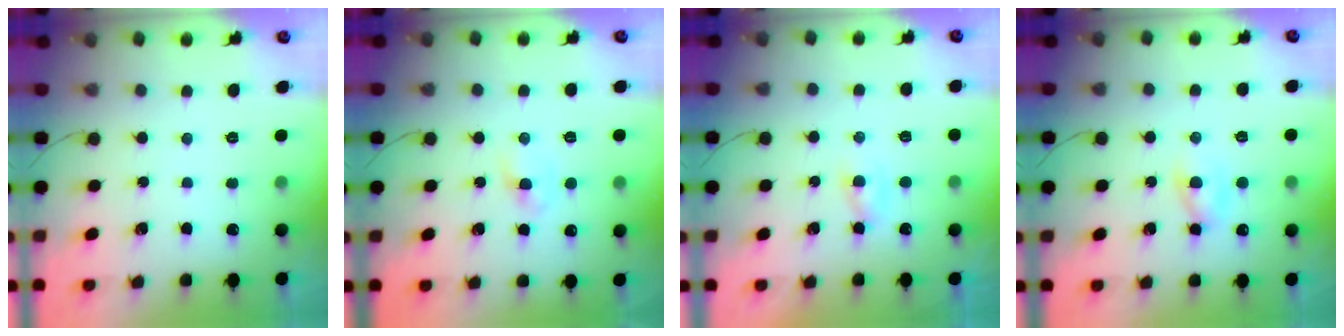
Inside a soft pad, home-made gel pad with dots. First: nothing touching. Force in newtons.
{"total": 2.7, "press": 2.5, "slide": 1.0}
{"total": 1.3, "press": 1.1, "slide": 0.8}
{"total": 2.2, "press": 2.0, "slide": 0.9}